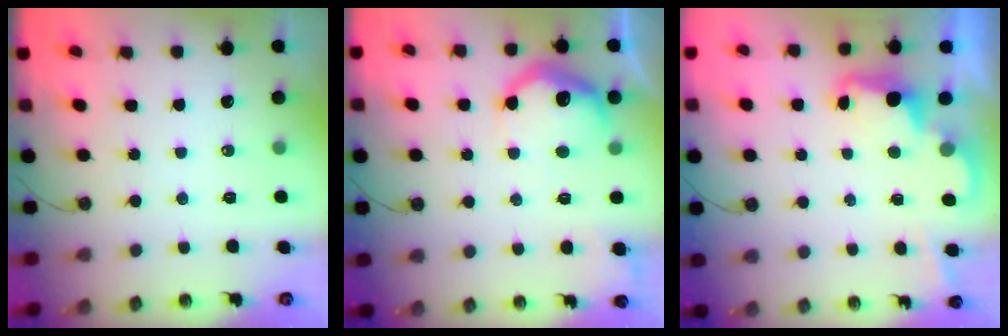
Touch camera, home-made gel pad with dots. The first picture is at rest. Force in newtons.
{"total": 14.6, "press": 14.5, "slide": 0.8}
{"total": 2.6, "press": 2.5, "slide": 0.6}